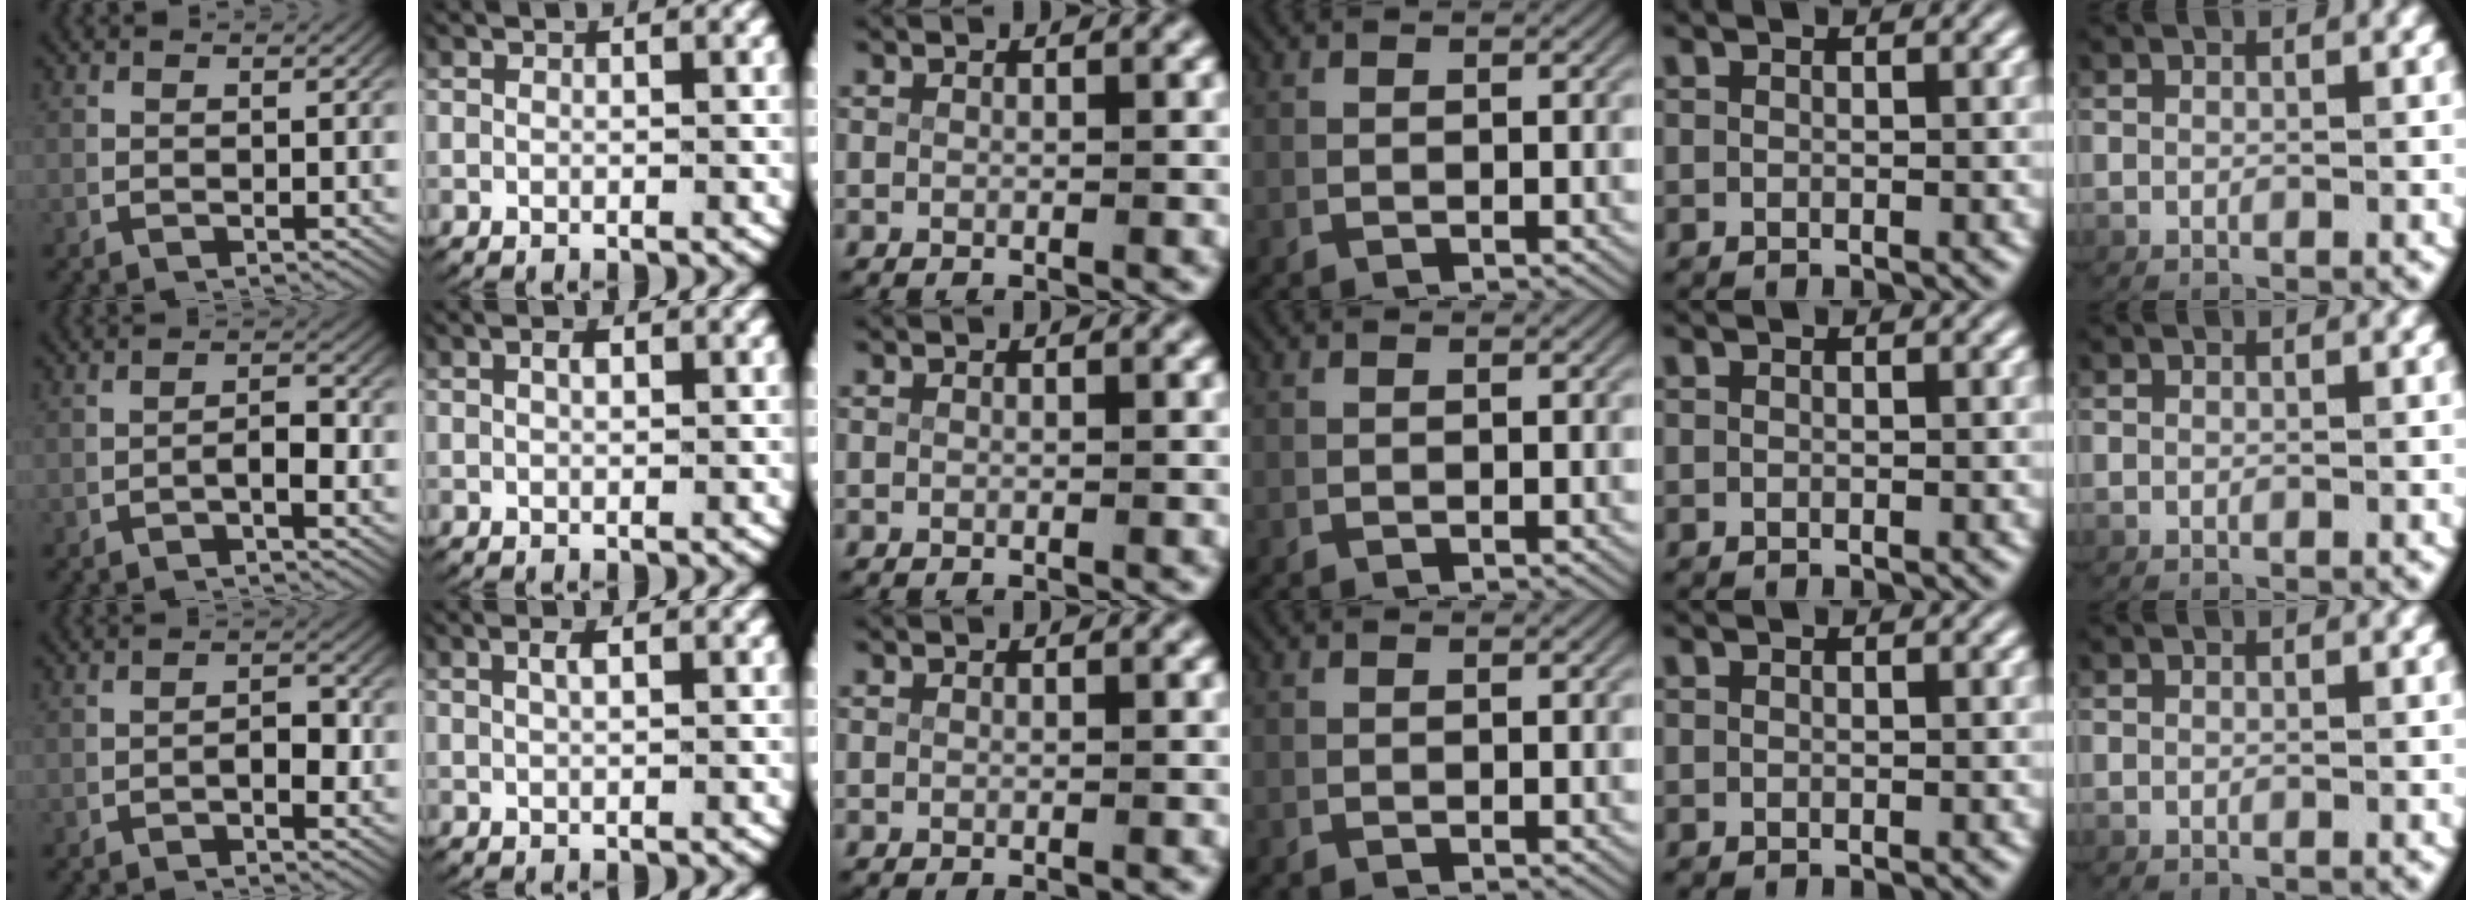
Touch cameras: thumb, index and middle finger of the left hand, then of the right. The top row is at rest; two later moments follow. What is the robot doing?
{"motion": "lift_and_place", "object": "key"}